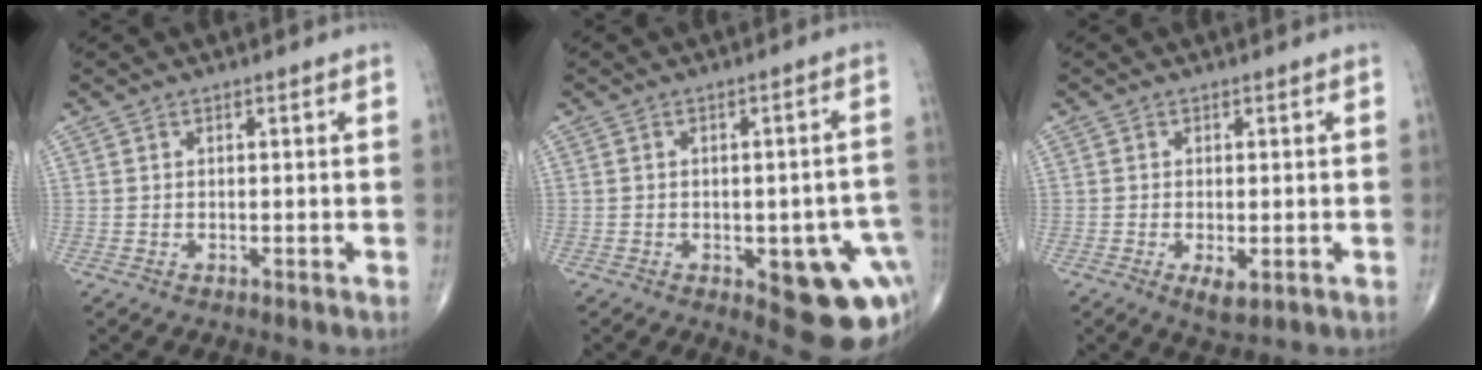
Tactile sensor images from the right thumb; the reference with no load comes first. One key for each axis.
{"total": 14.7, "fx": -4.3, "fy": 6.0, "fz": 12.7, "tx": -0.114, "ty": 0.018, "tz": -0.030}
{"total": 3.3, "fx": -1.0, "fy": 1.3, "fz": 2.8, "tx": -0.050, "ty": -0.009, "tz": -0.015}